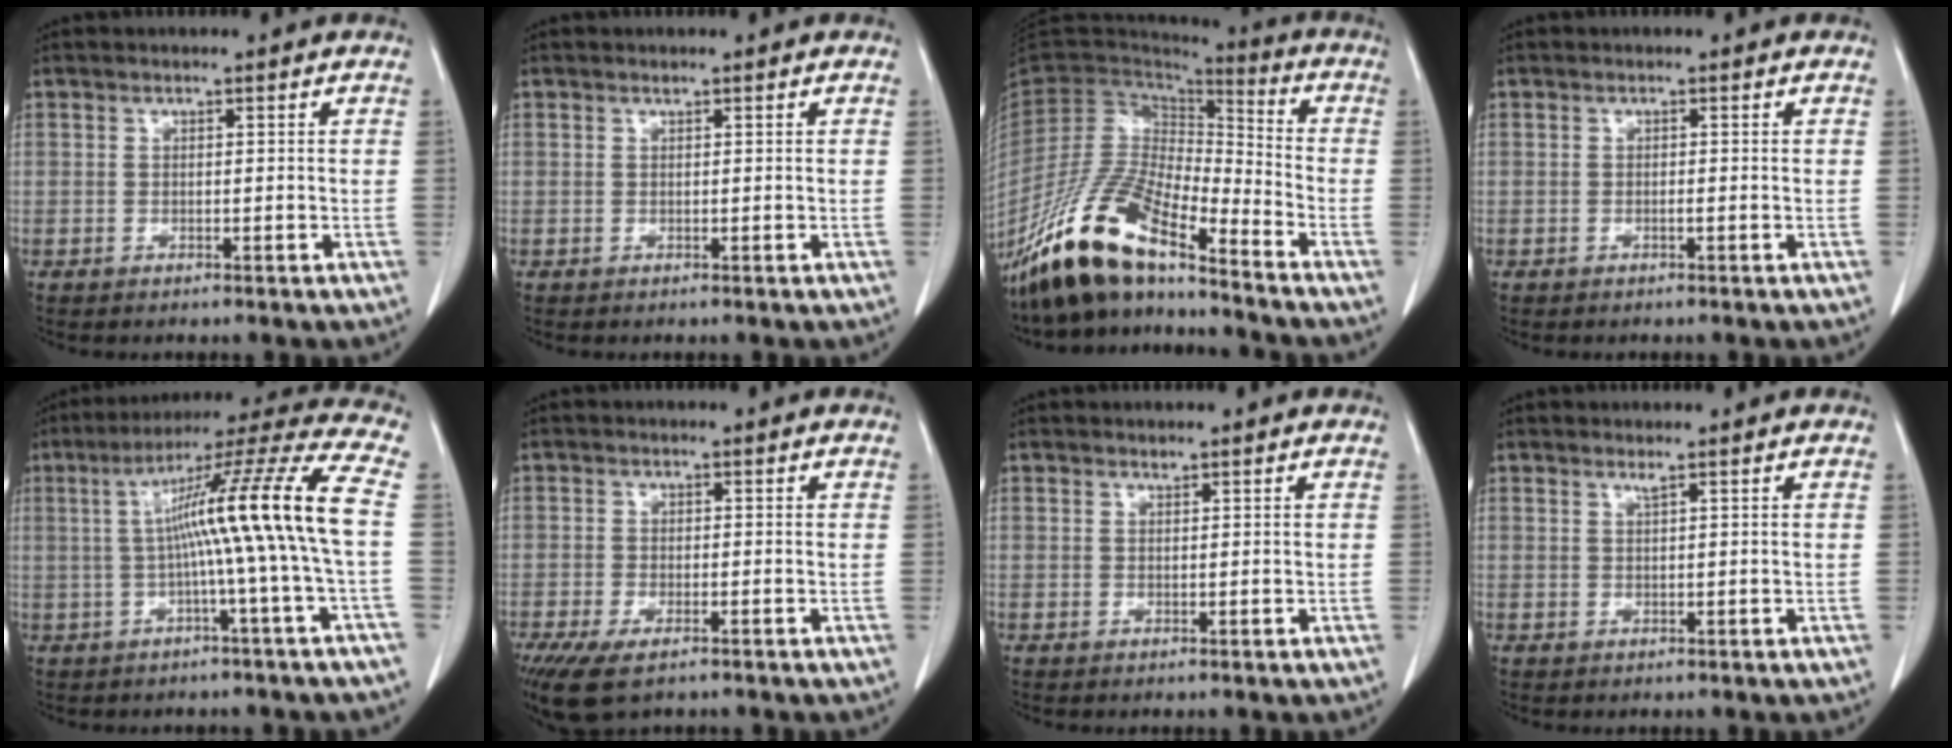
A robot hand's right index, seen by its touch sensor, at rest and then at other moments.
{"total": 0.6, "force": [0.4, 0.3, 0.2], "torque": [-0.004, 0.001, 0.008]}
{"total": 18.7, "force": [-14.0, 4.7, 11.4], "torque": [-0.235, -0.013, -0.268]}
{"total": 0.7, "force": [-0.2, 0.2, 0.7], "torque": [-0.017, 0.000, -0.002]}
{"total": 16.5, "force": [0.0, -2.1, 16.4], "torque": [-0.251, 0.024, -0.005]}
{"total": 8.7, "force": [-5.2, 3.8, 5.9], "torque": [-0.123, -0.022, -0.089]}
{"total": 0.7, "force": [0.6, 0.4, 0.1], "torque": [-0.002, 0.000, 0.012]}
{"total": 0.9, "force": [0.6, 0.1, 0.6], "torque": [-0.015, -0.001, 0.015]}